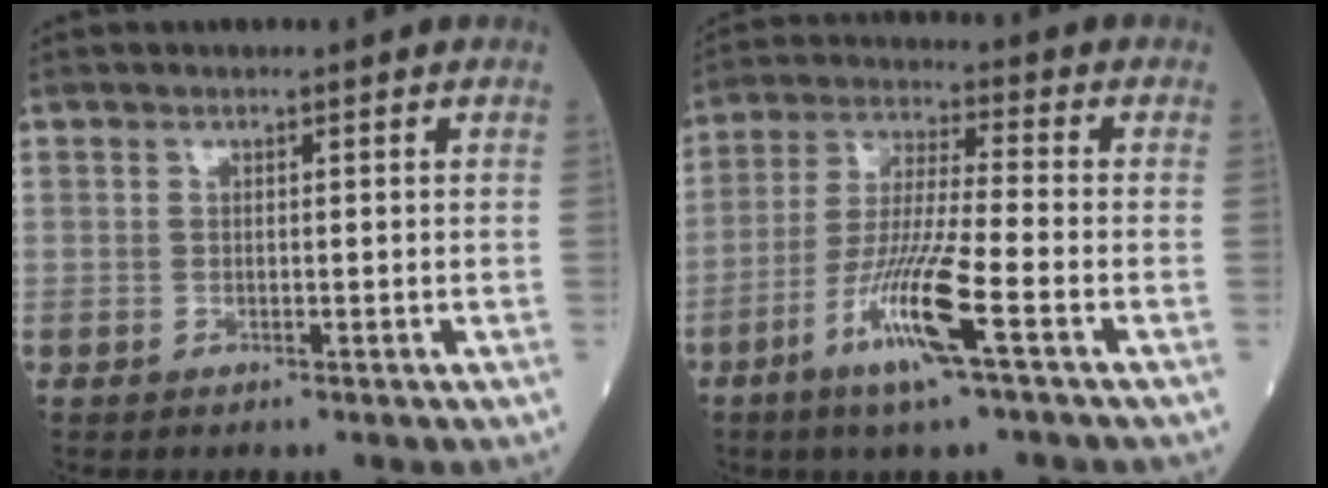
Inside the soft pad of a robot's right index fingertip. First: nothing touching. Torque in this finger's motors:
{"motor_torque": [0.35, -0.38, 0.26, 0.21]}